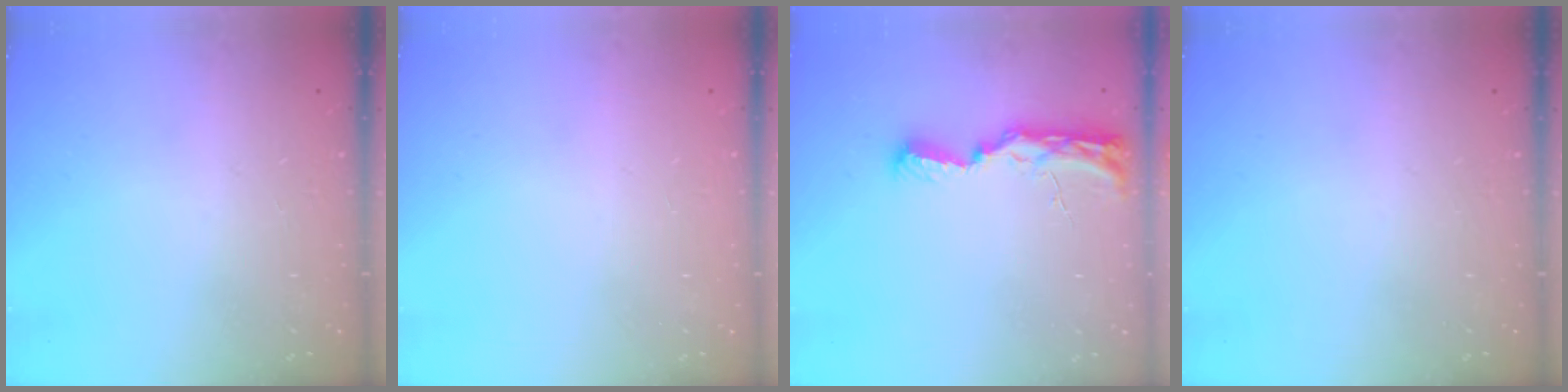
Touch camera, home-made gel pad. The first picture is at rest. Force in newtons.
{"total": 0.9, "press": 0.9, "slide": 0.0}
{"total": 10.5, "press": 9.6, "slide": 4.3}
{"total": 0.0}